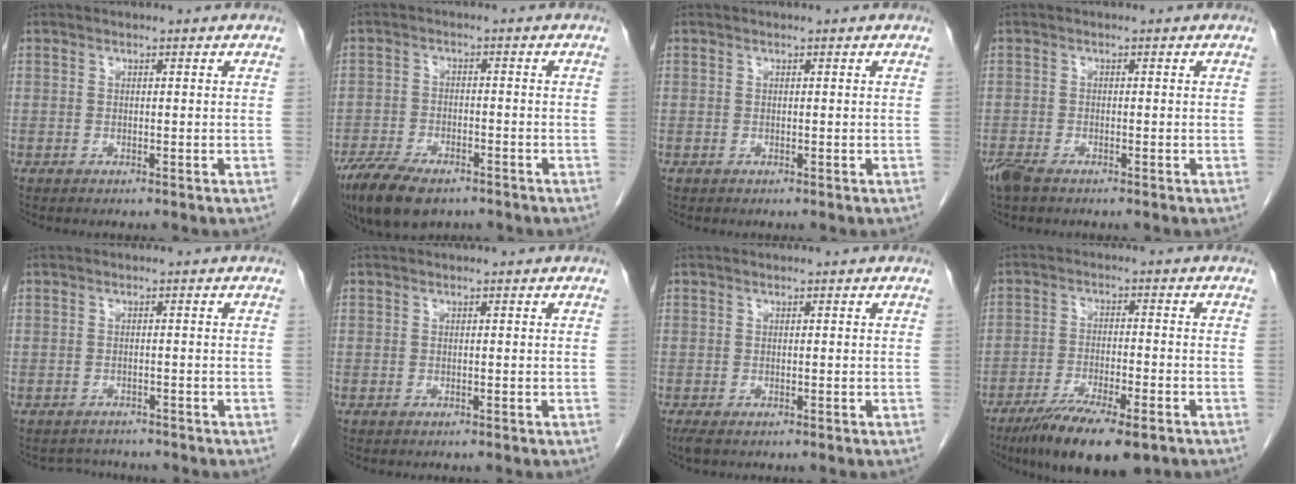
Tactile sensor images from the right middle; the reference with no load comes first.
{"total": 10.1, "force": [-7.3, 3.9, 5.7], "torque": [-0.101, -0.012, -0.121]}
{"total": 0.0}
{"total": 3.0, "force": [-2.4, 0.9, 1.7], "torque": [-0.040, -0.008, -0.044]}
{"total": 2.6, "force": [-2.4, 0.9, -0.4], "torque": [0.005, -0.003, -0.037]}
{"total": 0.0}
{"total": 1.7, "force": [-1.2, 0.6, 1.0], "torque": [-0.018, -0.006, -0.019]}
{"total": 12.1, "force": [-8.3, 2.7, 8.4], "torque": [-0.133, -0.023, -0.132]}